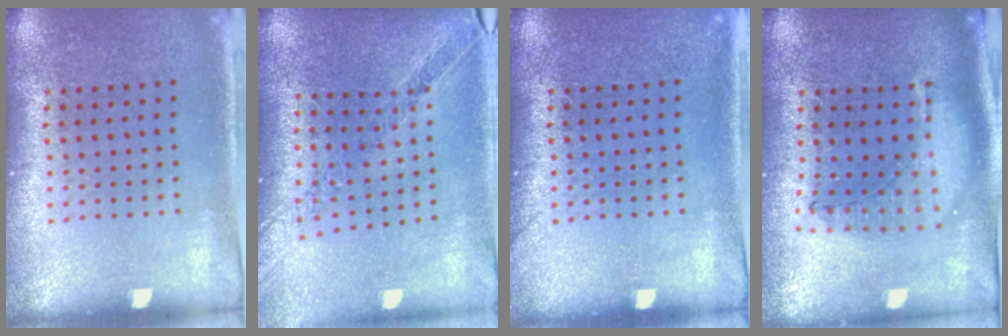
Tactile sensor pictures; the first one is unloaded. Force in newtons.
{"total": 1.1, "press": 1.1, "slide": 0.1}
{"total": 0.7, "press": 0.7, "slide": 0.1}
{"total": 1.2, "press": 1.1, "slide": 0.3}